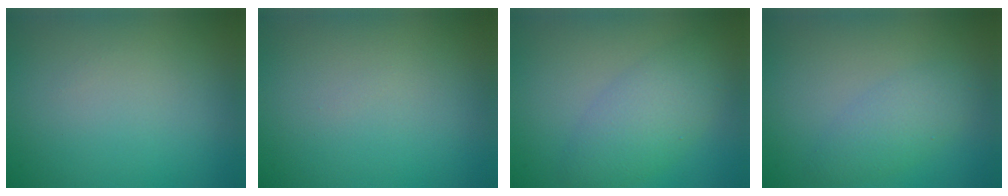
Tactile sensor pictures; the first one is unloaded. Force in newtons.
{"total": 0.0}
{"total": 4.0, "press": 4.0, "slide": 0.1}
{"total": 2.5, "press": 2.5, "slide": 0.1}